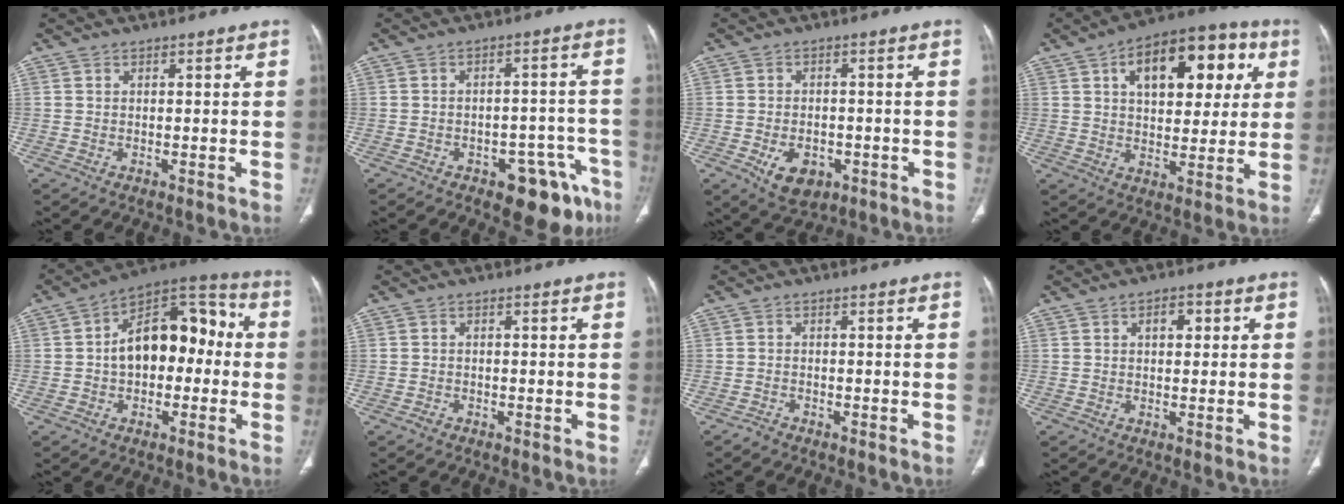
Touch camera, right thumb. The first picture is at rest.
{"total": 11.2, "force": [-6.6, 5.5, 7.2], "torque": [-0.051, 0.045, -0.081]}
{"total": 7.1, "force": [-2.8, 4.7, 4.6], "torque": [-0.060, 0.007, -0.032]}
{"total": 19.3, "force": [6.7, 10.5, 14.8], "torque": [-0.160, 0.010, 0.094]}
{"total": 15.9, "force": [0.0, 9.9, 12.4], "torque": [-0.149, 0.052, -0.012]}
{"total": 0.9, "force": [-0.7, 0.6, 0.2], "torque": [-0.005, 0.003, -0.015]}
{"total": 1.1, "force": [-1.0, 0.4, 0.0], "torque": [-0.004, 0.000, -0.022]}
{"total": 3.5, "force": [1.1, 2.0, 2.7], "torque": [-0.030, 0.003, 0.015]}